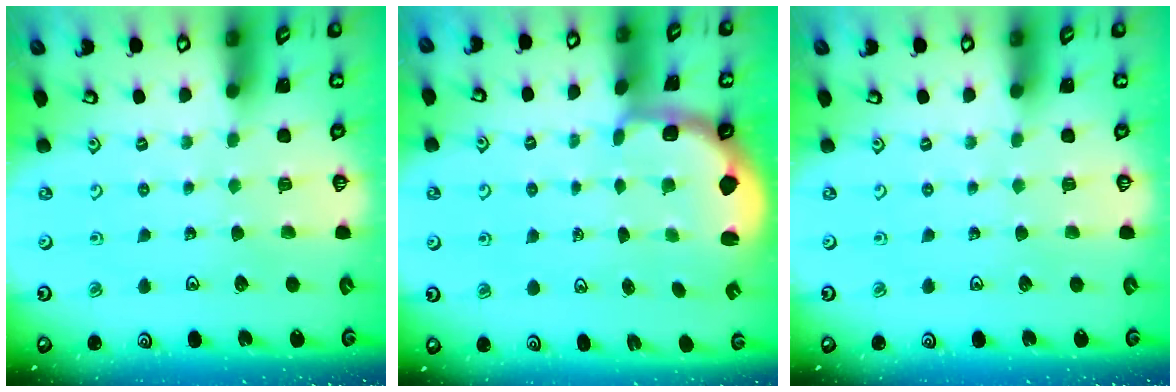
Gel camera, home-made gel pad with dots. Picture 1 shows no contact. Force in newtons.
{"total": 2.2, "press": 1.5, "slide": 1.6}
{"total": 0.0}